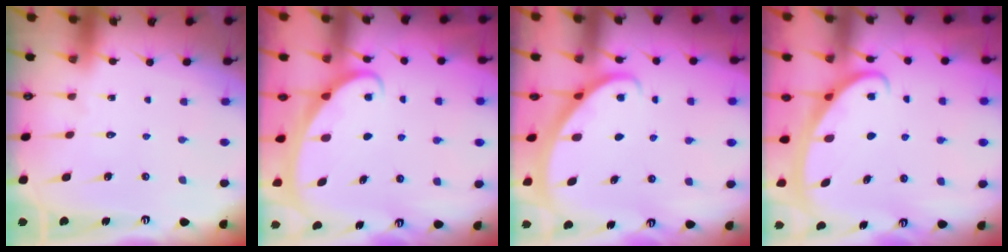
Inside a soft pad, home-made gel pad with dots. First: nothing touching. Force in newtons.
{"total": 2.2, "press": 2.2, "slide": 0.1}
{"total": 2.1, "press": 2.1, "slide": 0.2}
{"total": 2.6, "press": 2.6, "slide": 0.4}